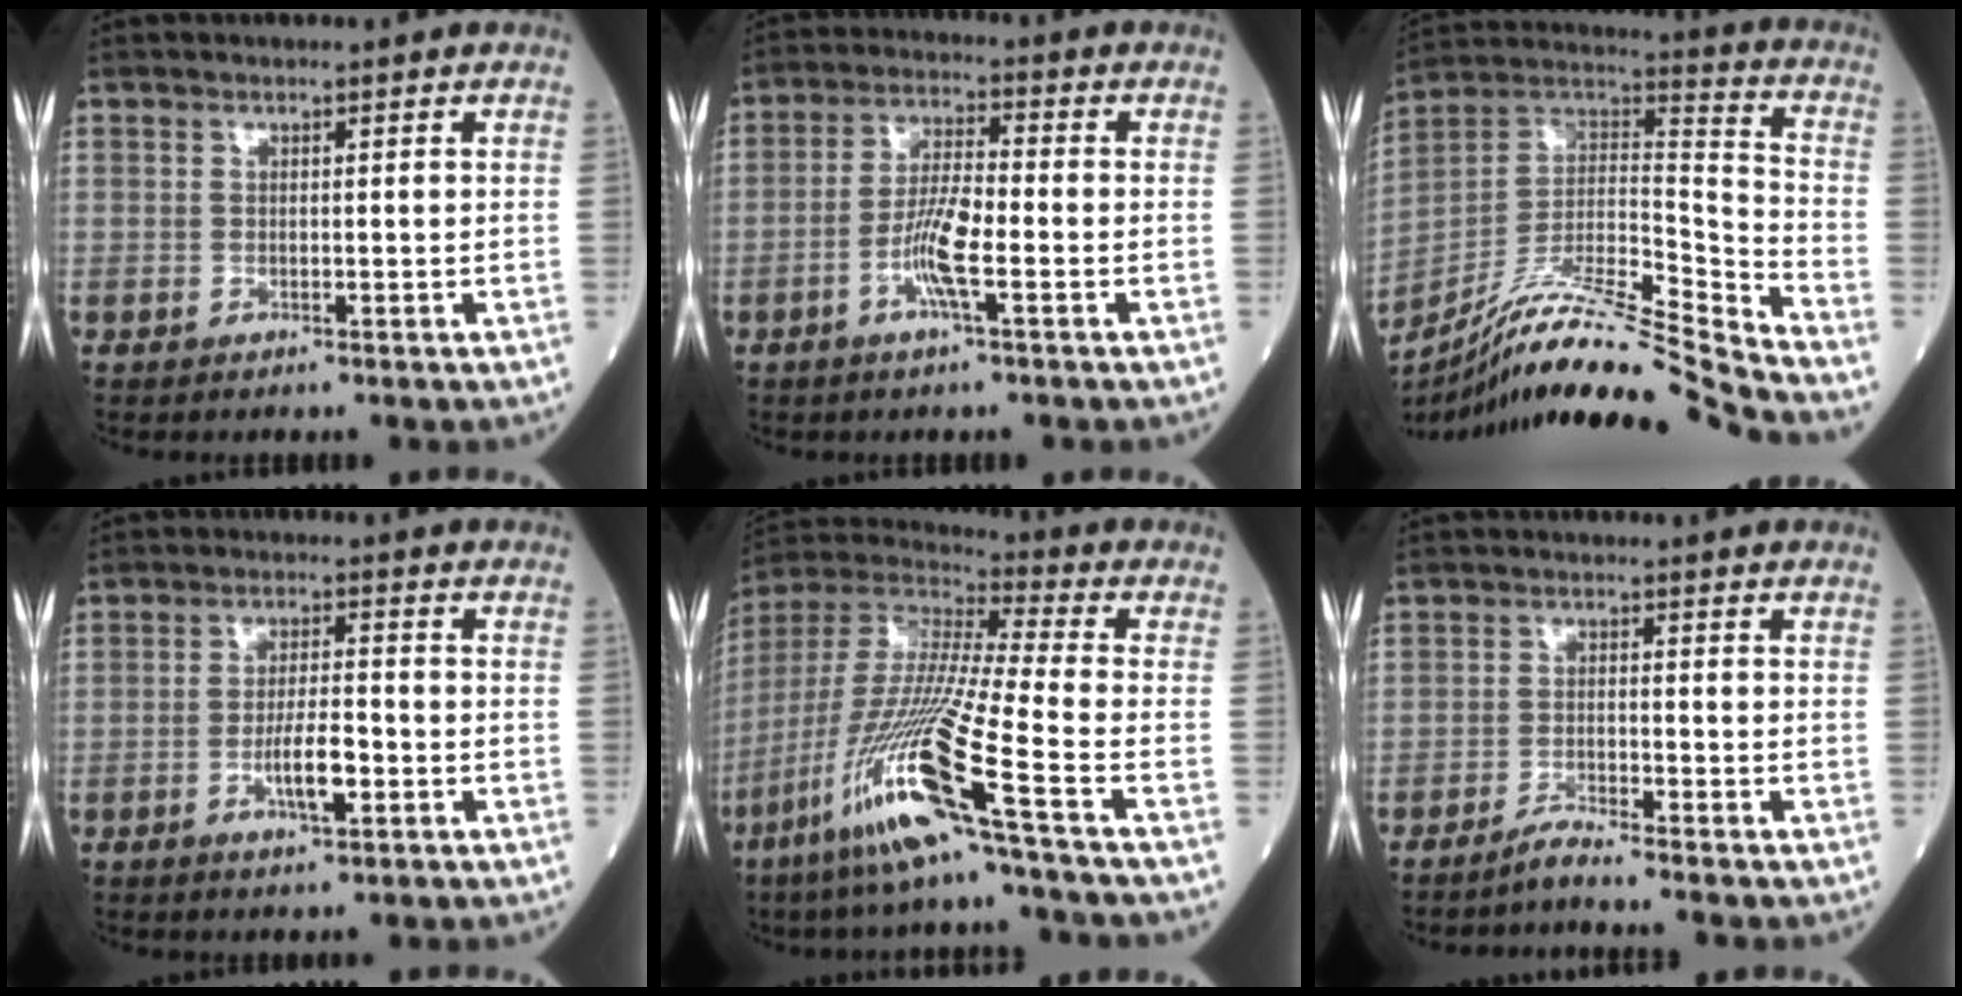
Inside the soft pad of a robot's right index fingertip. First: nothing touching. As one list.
[{"total": 7.0, "force": [-2.6, 0.7, 6.5], "torque": [-0.127, -0.001, -0.053]}, {"total": 21.0, "force": [-18.7, -1.6, 9.5], "torque": [-0.194, 0.003, -0.330]}, {"total": 5.6, "force": [-2.1, 1.2, 5.0], "torque": [-0.093, 0.000, -0.036]}, {"total": 20.4, "force": [-10.1, -1.0, 17.7], "torque": [-0.399, -0.054, -0.205]}, {"total": 2.8, "force": [-2.6, -0.8, 0.7], "torque": [-0.017, -0.012, -0.051]}]